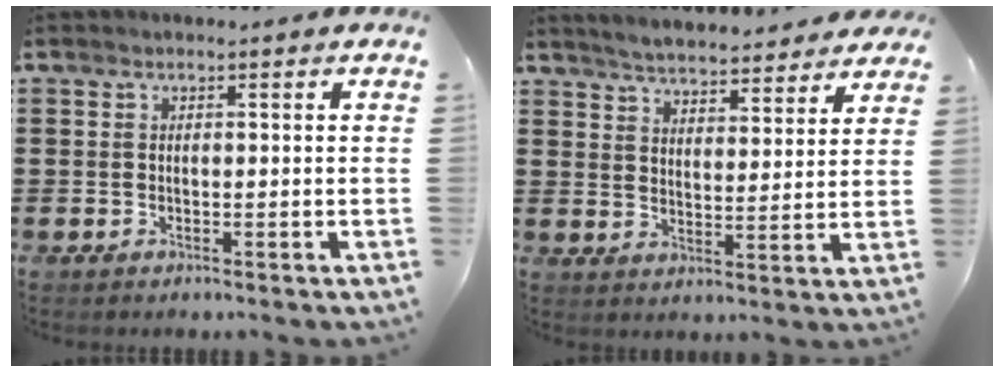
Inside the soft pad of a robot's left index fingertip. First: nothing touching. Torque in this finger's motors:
{"motor_torque": [2.14, 0.00, 0.60, 0.12]}